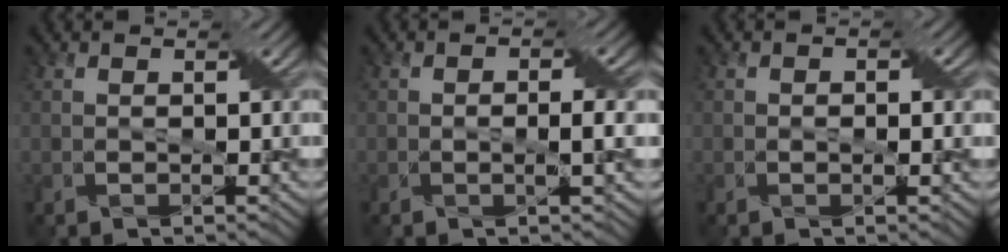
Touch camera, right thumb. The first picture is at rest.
{"total": 2.5, "force": [-0.3, 0.5, 2.4], "torque": [-0.040, 0.003, -0.006]}
{"total": 1.7, "force": [-0.1, 0.9, 1.4], "torque": [-0.018, -0.001, -0.003]}